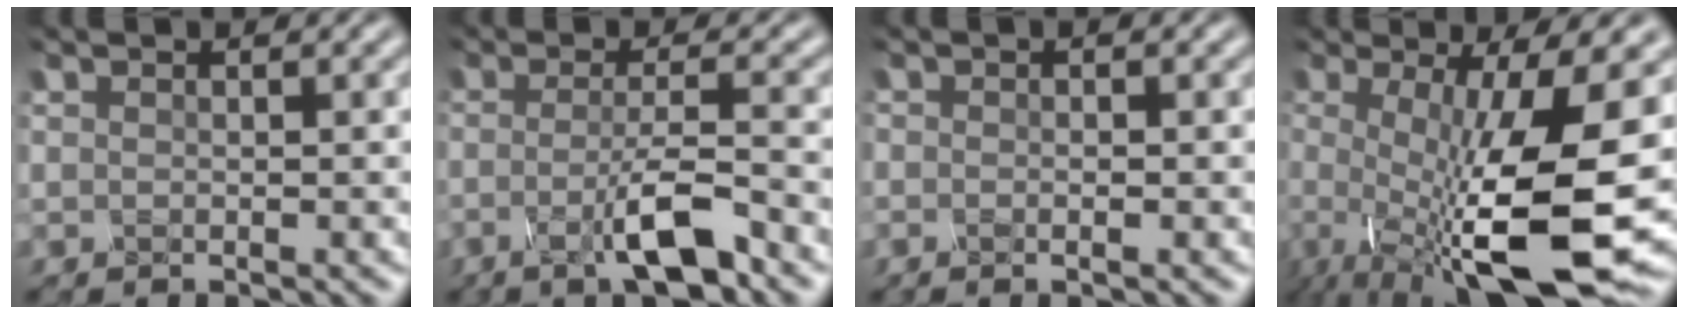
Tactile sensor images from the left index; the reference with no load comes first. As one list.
[{"total": 4.7, "force": [-2.3, 0.8, 4.0], "torque": [-0.066, -0.010, -0.045]}, {"total": 1.2, "force": [-0.2, 0.3, 1.1], "torque": [-0.015, -0.002, -0.005]}, {"total": 15.5, "force": [-3.5, 4.4, 14.5], "torque": [-0.215, -0.016, -0.056]}]